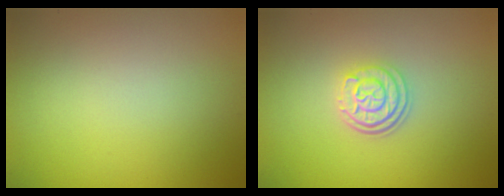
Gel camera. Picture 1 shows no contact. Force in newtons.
{"total": 3.1, "press": 2.4, "slide": 2.0}